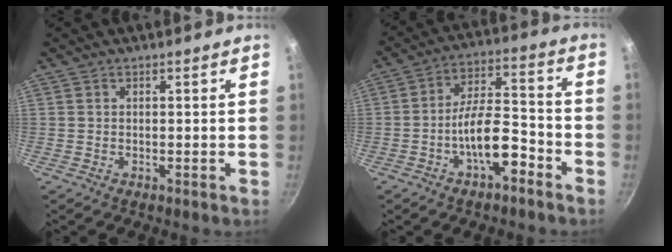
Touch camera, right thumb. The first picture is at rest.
{"total": 11.1, "force": [-5.3, 4.5, 8.7], "torque": [-0.129, 0.053, -0.092]}